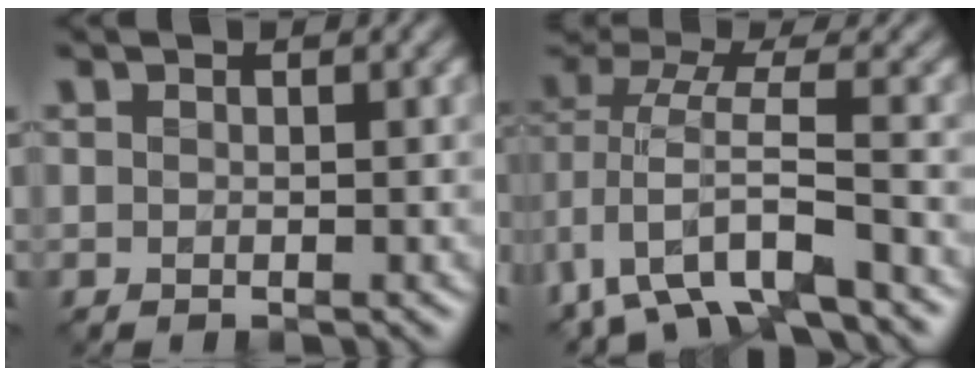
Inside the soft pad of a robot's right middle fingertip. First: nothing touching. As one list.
[{"total": 5.9, "force": [-3.4, 2.6, 4.1], "torque": [-0.075, -0.008, -0.063]}]